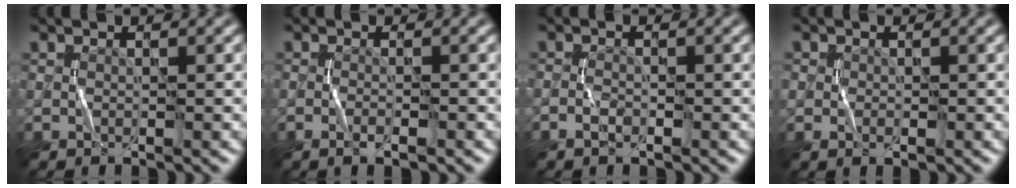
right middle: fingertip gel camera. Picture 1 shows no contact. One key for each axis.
{"total": 1.3, "fx": -0.8, "fy": 0.2, "fz": 1.1, "tx": -0.018, "ty": 0.001, "tz": -0.014}
{"total": 1.0, "fx": -0.7, "fy": 0.5, "fz": 0.6, "tx": -0.013, "ty": 0.002, "tz": -0.015}
{"total": 1.2, "fx": -0.2, "fy": 1.0, "fz": 0.7, "tx": -0.009, "ty": -0.002, "tz": -0.002}